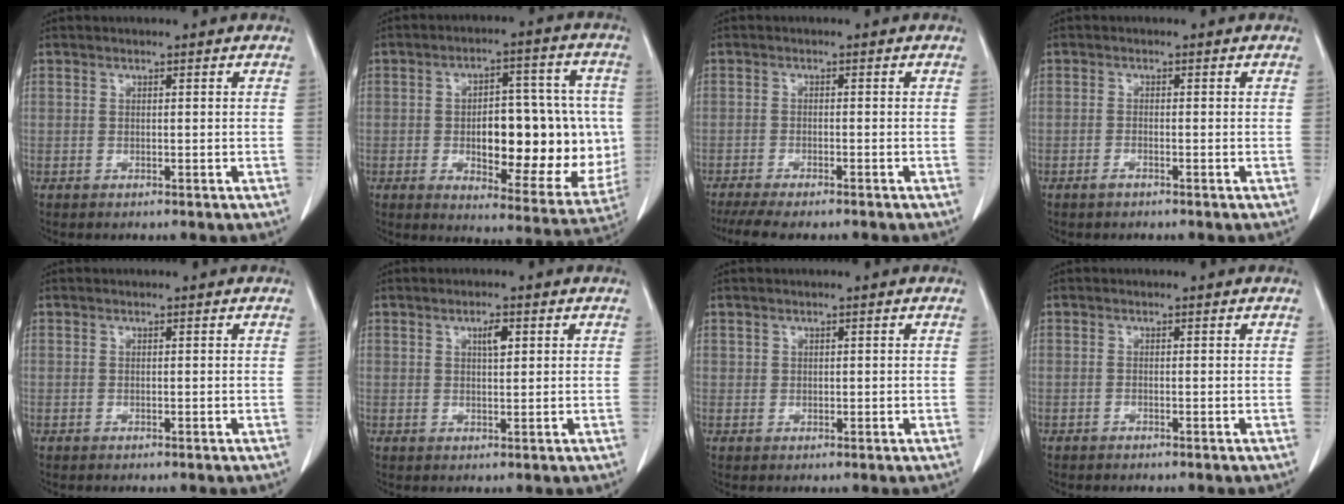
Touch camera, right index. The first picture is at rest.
{"total": 18.5, "force": [-1.4, 7.6, 16.8], "torque": [-0.215, 0.022, -0.002]}
{"total": 7.7, "force": [-6.4, 1.5, 4.0], "torque": [-0.056, -0.011, -0.099]}
{"total": 0.9, "force": [-0.7, 0.2, 0.6], "torque": [-0.012, 0.000, -0.012]}
{"total": 0.0}
{"total": 2.5, "force": [1.1, 0.7, 2.1], "torque": [-0.036, -0.002, 0.018]}
{"total": 0.9, "force": [0.5, 0.7, 0.2], "torque": [0.007, -0.002, 0.005]}
{"total": 0.0}